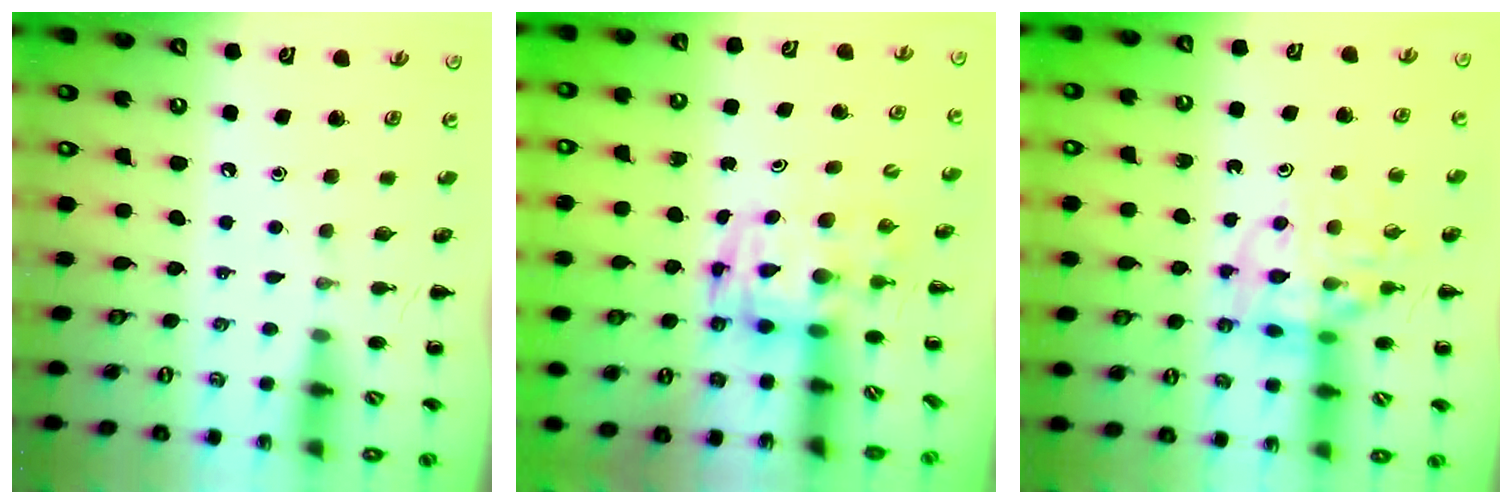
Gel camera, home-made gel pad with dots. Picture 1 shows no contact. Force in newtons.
{"total": 3.8, "press": 3.7, "slide": 0.7}
{"total": 12.3, "press": 12.0, "slide": 2.7}